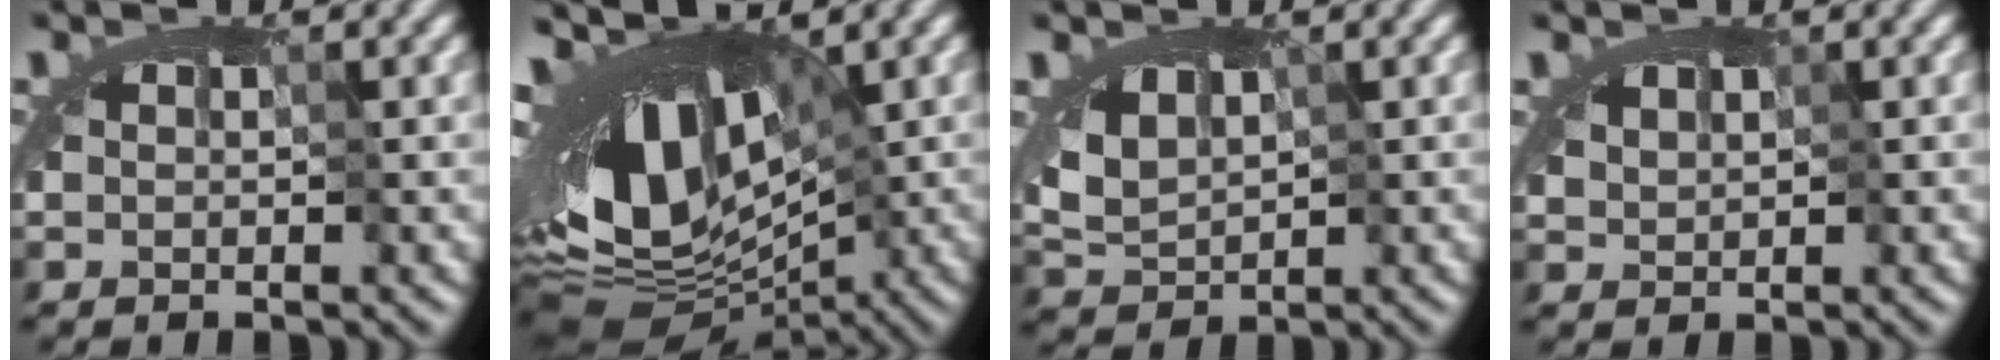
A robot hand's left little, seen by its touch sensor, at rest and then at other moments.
{"total": 12.9, "force": [-1.8, 6.5, 11.0], "torque": [-0.184, -0.016, -0.022]}
{"total": 1.8, "force": [-0.2, 1.5, 0.9], "torque": [-0.015, -0.011, 0.004]}
{"total": 1.5, "force": [0.7, 1.0, 0.7], "torque": [-0.020, 0.004, 0.018]}